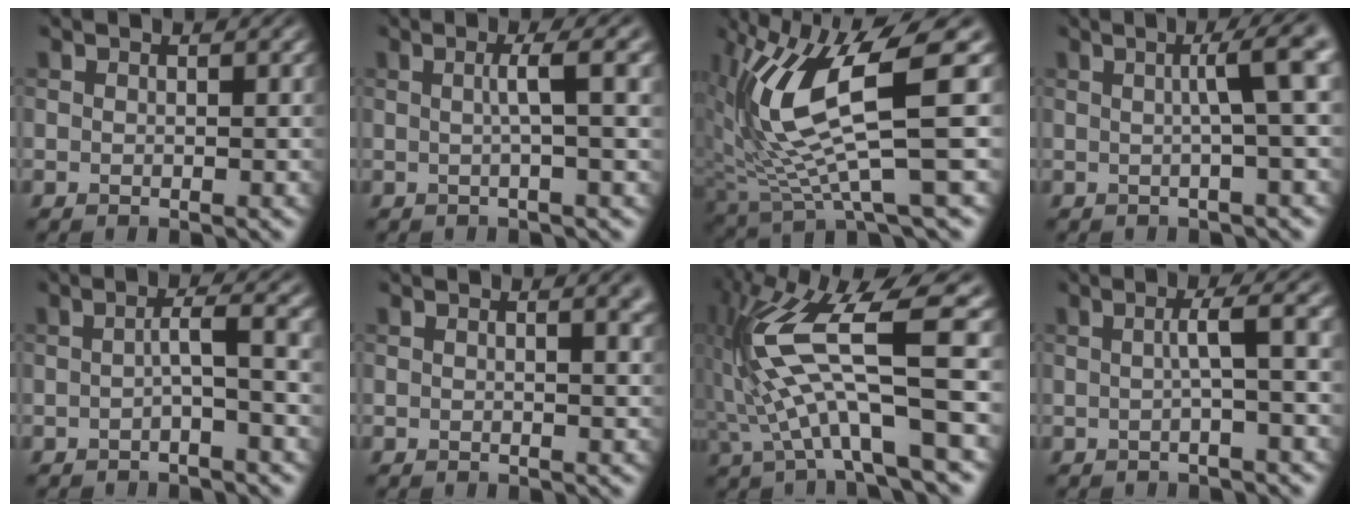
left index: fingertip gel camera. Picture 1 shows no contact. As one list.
[{"total": 4.1, "force": [0.5, 0.8, 4.0], "torque": [-0.053, 0.011, 0.002]}, {"total": 11.1, "force": [2.6, 2.5, 10.5], "torque": [-0.213, -0.008, 0.055]}, {"total": 4.9, "force": [0.7, 0.9, 4.8], "torque": [-0.059, 0.017, 0.007]}, {"total": 3.5, "force": [-0.1, 0.6, 3.5], "torque": [-0.050, 0.010, -0.008]}, {"total": 2.7, "force": [1.0, 1.1, 2.3], "torque": [-0.010, 0.006, 0.006]}, {"total": 11.3, "force": [-0.2, 2.5, 11.0], "torque": [-0.221, 0.013, -0.004]}, {"total": 3.7, "force": [0.2, 0.7, 3.6], "torque": [-0.050, 0.012, -0.004]}]